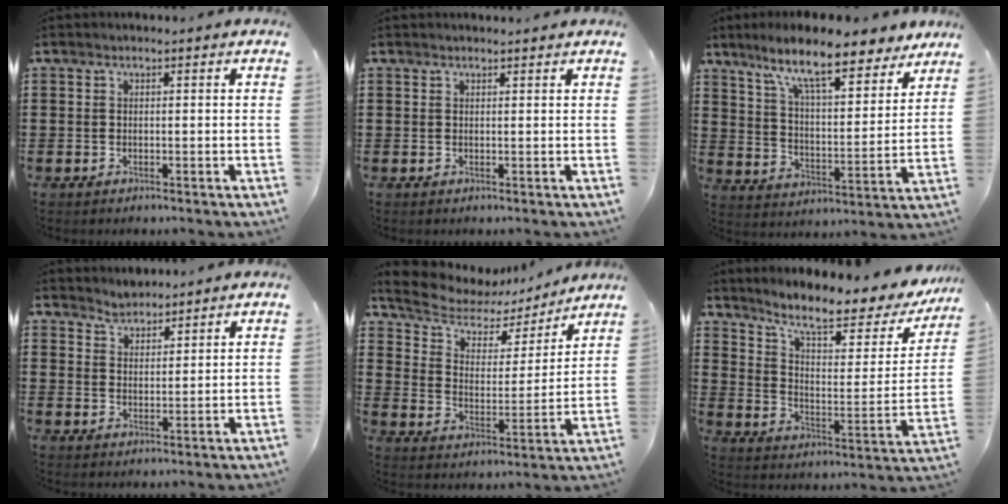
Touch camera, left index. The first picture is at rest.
{"total": 0.8, "force": [0.8, 0.1, 0.1], "torque": [-0.004, -0.001, 0.016]}
{"total": 11.5, "force": [9.5, 1.6, 6.4], "torque": [-0.139, -0.047, 0.160]}
{"total": 2.9, "force": [2.7, 0.6, -0.8], "torque": [0.005, -0.005, 0.052]}
{"total": 6.1, "force": [5.2, 2.9, 1.6], "torque": [-0.066, -0.029, 0.087]}
{"total": 9.2, "force": [7.3, 1.5, 5.4], "torque": [-0.111, -0.053, 0.117]}